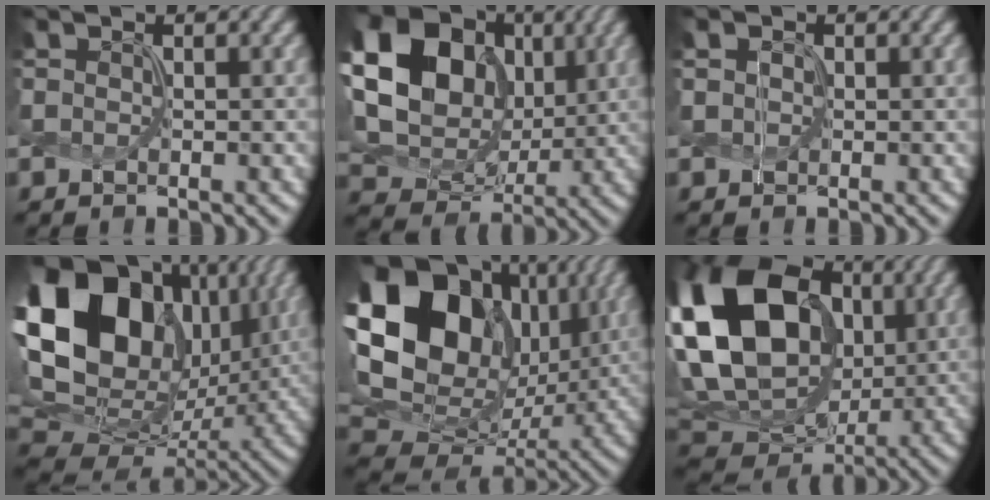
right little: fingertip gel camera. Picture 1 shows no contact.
{"total": 18.4, "force": [4.7, 15.2, 9.2], "torque": [-0.244, 0.041, 0.096]}
{"total": 1.0, "force": [-0.4, -0.3, -0.8], "torque": [-0.008, -0.001, 0.019]}
{"total": 18.4, "force": [5.1, 13.6, 11.3], "torque": [-0.265, 0.029, 0.124]}
{"total": 18.0, "force": [4.6, 13.6, 11.0], "torque": [-0.251, 0.025, 0.114]}
{"total": 18.6, "force": [3.2, 14.0, 11.9], "torque": [-0.263, 0.030, 0.083]}